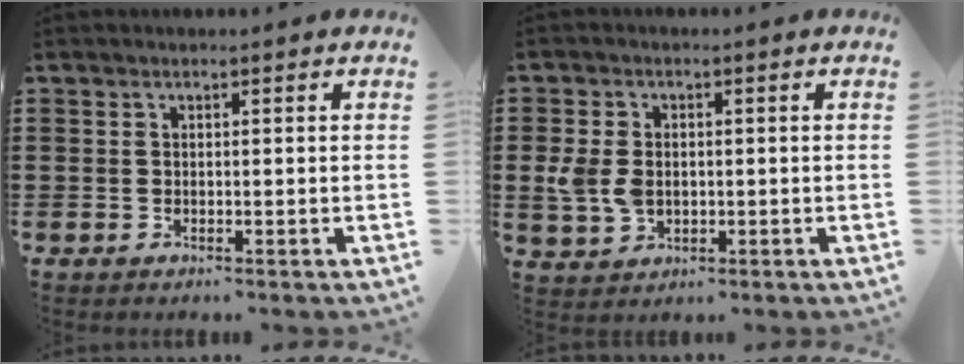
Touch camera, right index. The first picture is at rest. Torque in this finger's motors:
{"motor_torque": [1.40, 0.74, 0.48, 0.15]}